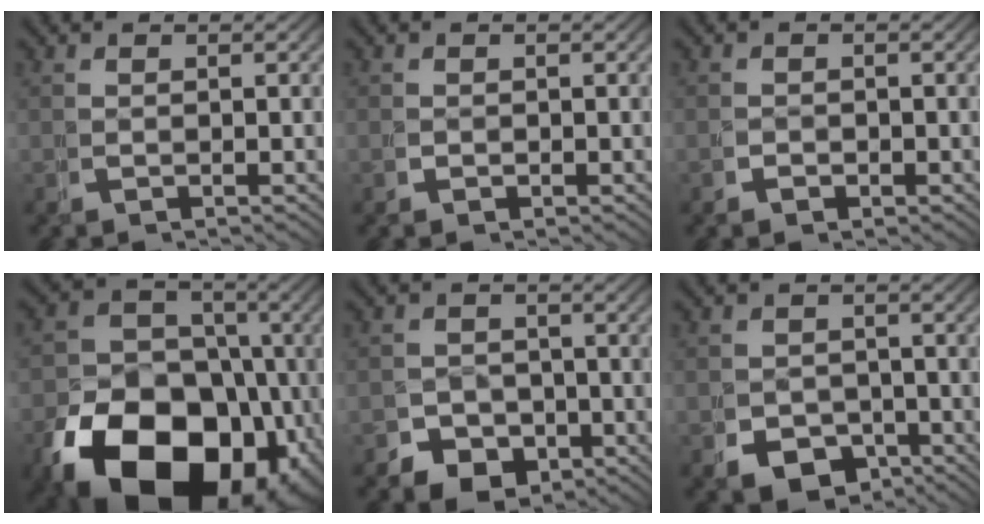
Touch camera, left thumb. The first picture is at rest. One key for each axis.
{"total": 0.8, "fx": -0.1, "fy": 0.7, "fz": 0.4, "tx": -0.011, "ty": -0.006, "tz": -0.001}
{"total": 1.1, "fx": -0.5, "fy": 0.9, "fz": 0.4, "tx": -0.005, "ty": -0.003, "tz": -0.010}
{"total": 21.1, "fx": -7.1, "fy": 14.5, "fz": 13.6, "tx": -0.245, "ty": -0.081, "tz": -0.091}
{"total": 6.7, "fx": -3.7, "fy": 5.2, "fz": 2.2, "tx": -0.023, "ty": -0.024, "tz": -0.058}
{"total": 6.4, "fx": -3.7, "fy": 4.7, "fz": 2.4, "tx": -0.032, "ty": -0.028, "tz": -0.056}